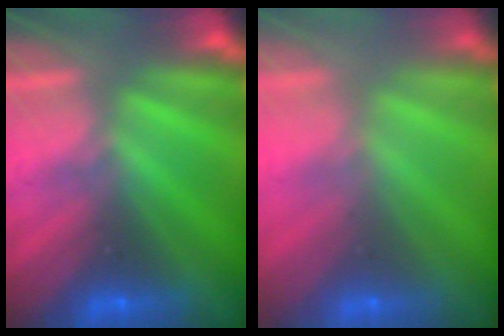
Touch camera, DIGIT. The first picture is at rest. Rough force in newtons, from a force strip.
{"total": 2.4}